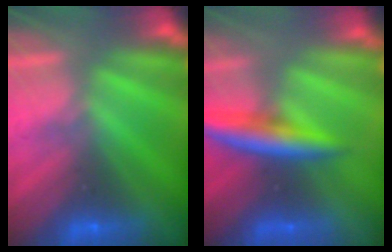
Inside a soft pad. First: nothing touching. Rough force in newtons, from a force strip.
{"total": 5.9}